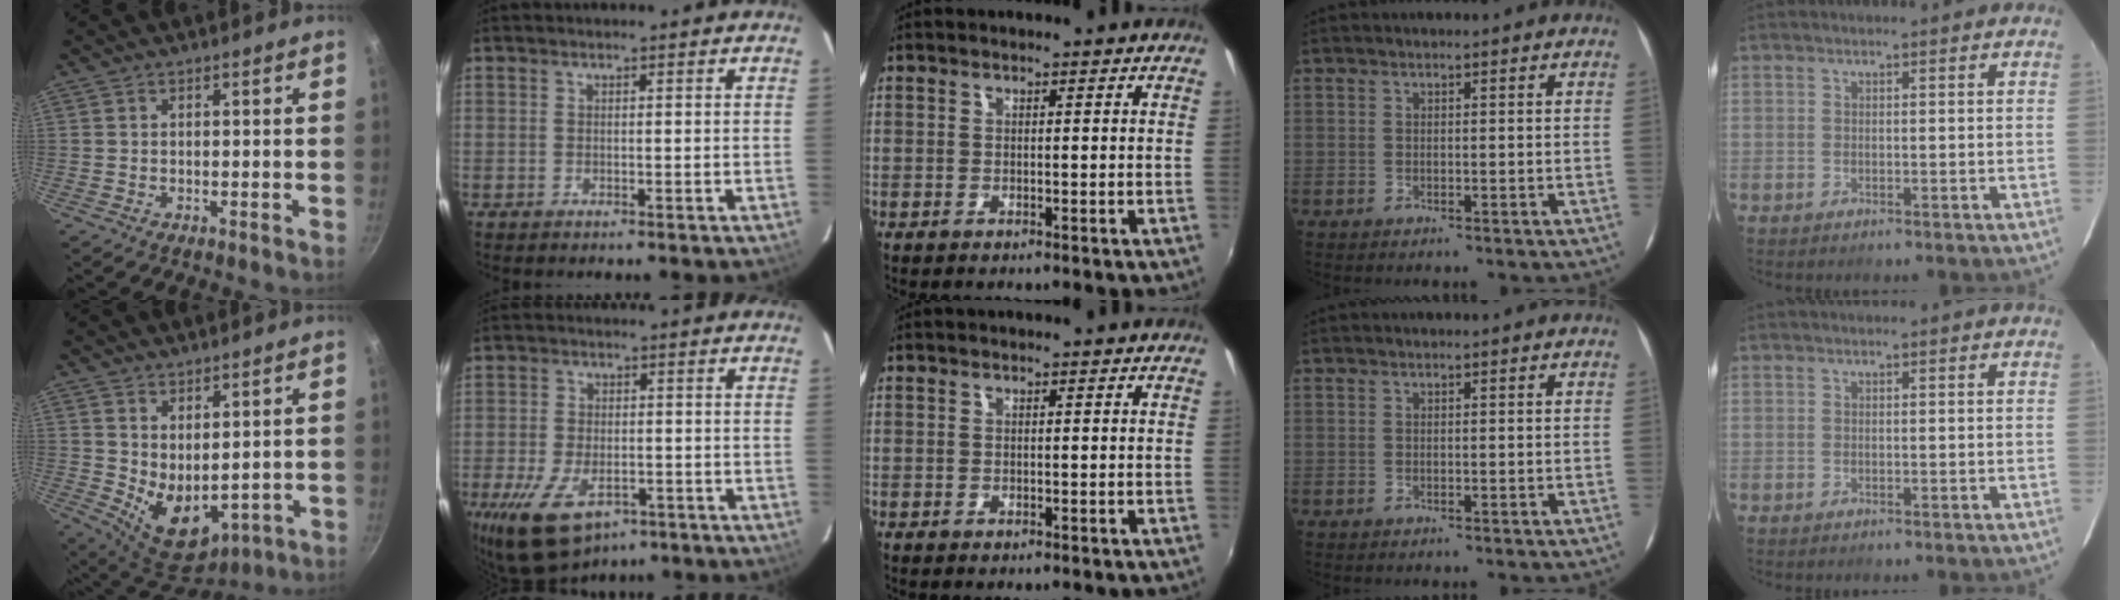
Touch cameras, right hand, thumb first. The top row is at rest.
{"thumb": {"total": 10.0, "force": [1.8, 6.2, 7.6], "torque": [-0.096, -0.039, 0.056]}, "index": {"total": 12.6, "force": [-6.6, 7.0, 8.1], "torque": [-0.180, -0.027, -0.106]}}